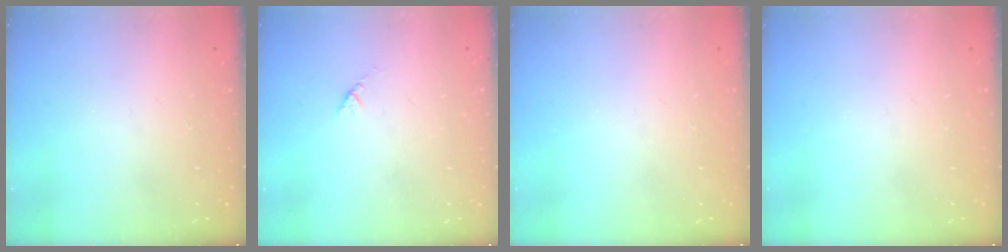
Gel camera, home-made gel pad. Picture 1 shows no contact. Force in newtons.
{"total": 2.7, "press": 2.6, "slide": 0.4}
{"total": 0.0}
{"total": 0.0}